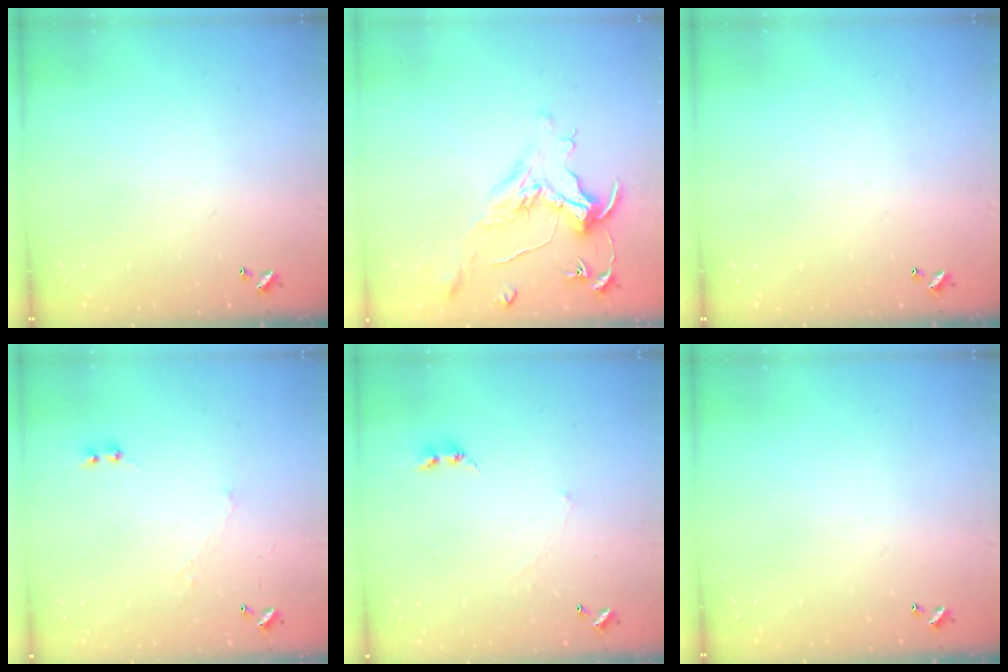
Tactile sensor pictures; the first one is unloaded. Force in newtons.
{"total": 1.6, "press": 1.4, "slide": 0.7}
{"total": 0.0}
{"total": 0.9, "press": 0.3, "slide": 0.8}
{"total": 1.7, "press": 1.6, "slide": 0.4}
{"total": 0.0}